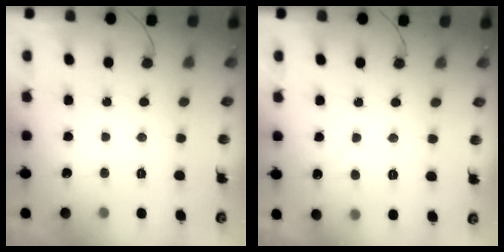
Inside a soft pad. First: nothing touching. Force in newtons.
{"total": 5.5, "press": 5.5, "slide": 0.4}